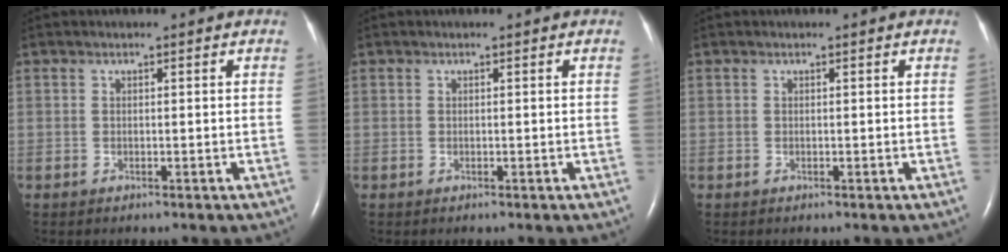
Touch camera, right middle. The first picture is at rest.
{"total": 0.0}
{"total": 0.0}